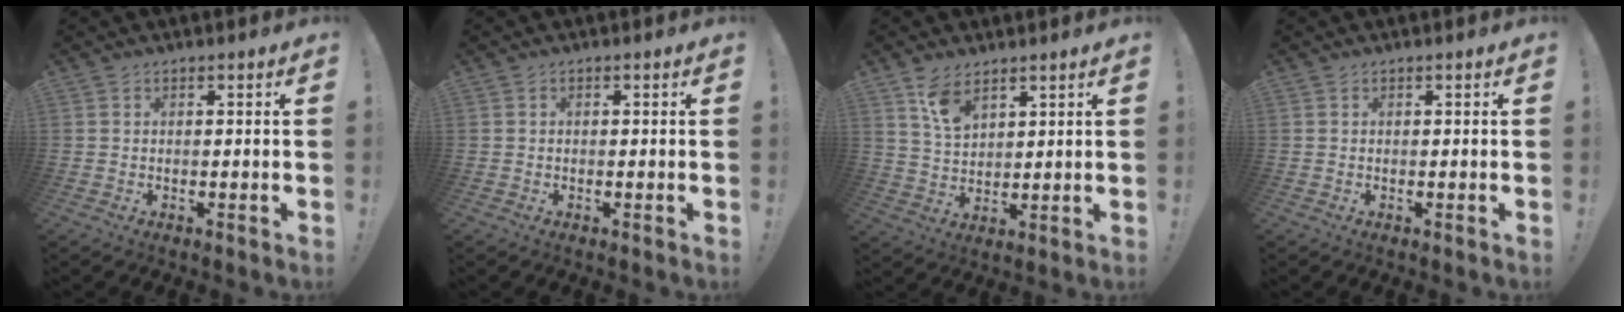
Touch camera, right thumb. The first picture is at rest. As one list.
[{"total": 0.0}, {"total": 7.6, "force": [5.0, 4.0, 4.1], "torque": [-0.064, -0.027, 0.091]}, {"total": 0.0}]